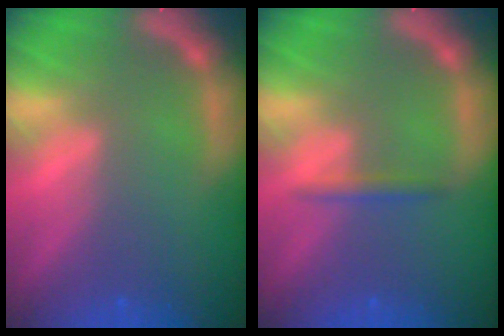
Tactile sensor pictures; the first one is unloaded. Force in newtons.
{"total": 1.4}